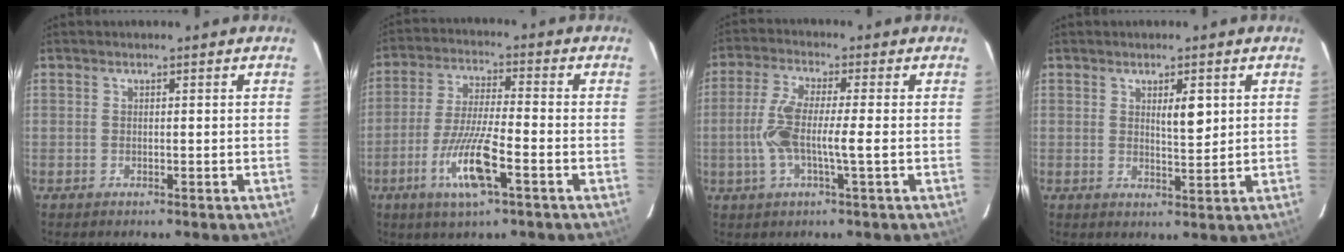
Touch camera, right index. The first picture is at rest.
{"total": 10.6, "force": [-4.5, 1.0, 9.5], "torque": [-0.187, -0.015, -0.082]}
{"total": 7.6, "force": [-1.0, 0.6, 7.5], "torque": [-0.160, 0.005, -0.025]}
{"total": 3.6, "force": [1.3, 0.9, 3.2], "torque": [-0.050, -0.004, 0.022]}